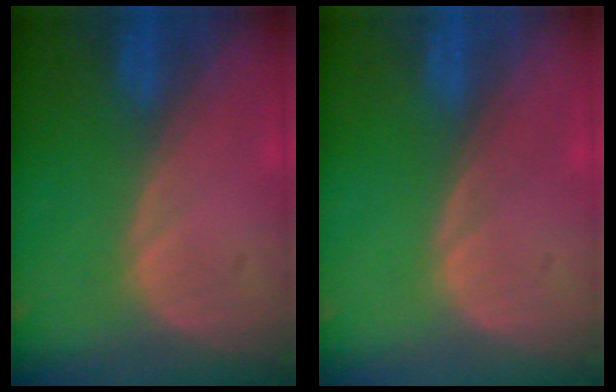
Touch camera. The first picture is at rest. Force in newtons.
{"total": 0.0}